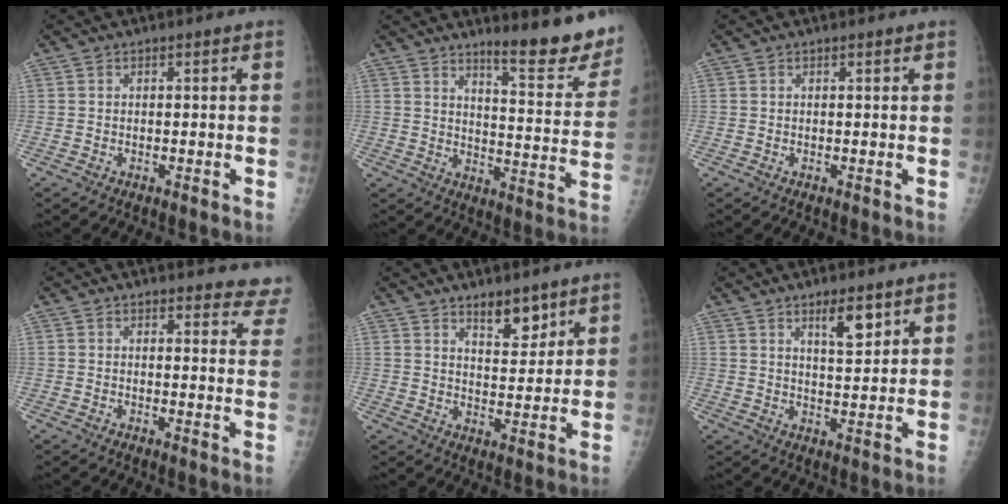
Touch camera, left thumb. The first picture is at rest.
{"total": 14.3, "force": [11.2, 2.4, 8.5], "torque": [-0.081, -0.094, 0.148]}
{"total": 0.0}
{"total": 8.9, "force": [8.6, 2.3, 0.5], "torque": [0.045, -0.059, 0.058]}
{"total": 6.7, "force": [4.7, 2.9, 3.9], "torque": [-0.036, -0.035, 0.076]}
{"total": 5.9, "force": [3.5, 1.9, 4.3], "torque": [-0.059, -0.026, 0.058]}